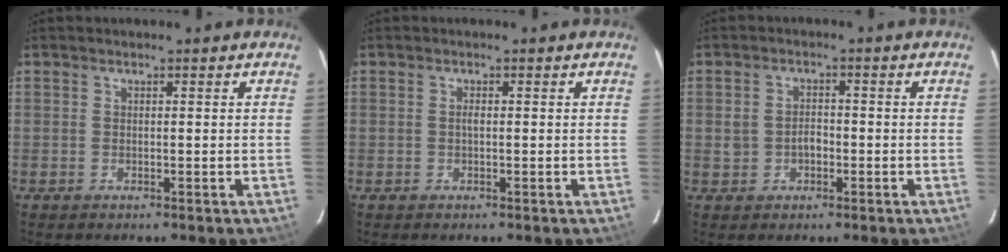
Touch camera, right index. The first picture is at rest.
{"total": 0.7, "force": [-0.1, 0.2, 0.7], "torque": [-0.013, 0.003, -0.003]}
{"total": 3.2, "force": [-0.7, 2.6, 1.9], "torque": [-0.037, 0.007, -0.008]}